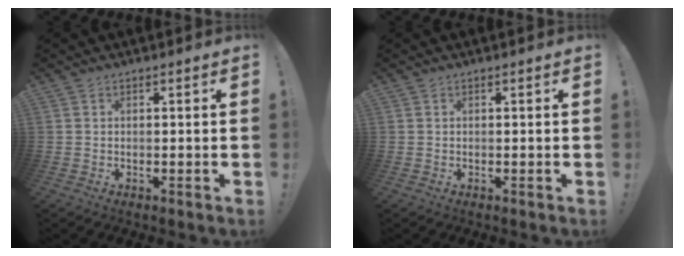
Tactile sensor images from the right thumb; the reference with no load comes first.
{"total": 0.0}